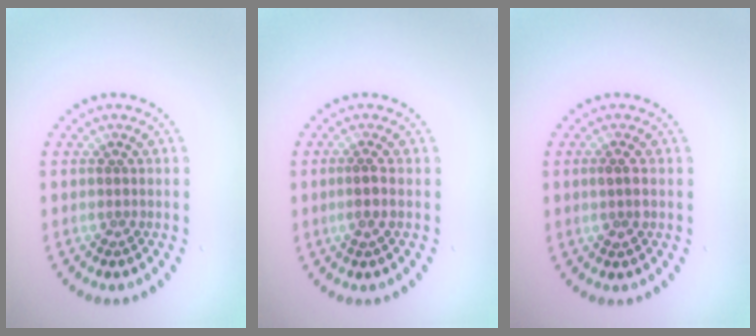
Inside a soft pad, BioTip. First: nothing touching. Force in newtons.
{"total": 0.9, "press": 0.7, "slide": 0.7}
{"total": 1.4, "press": 1.3, "slide": 0.5}